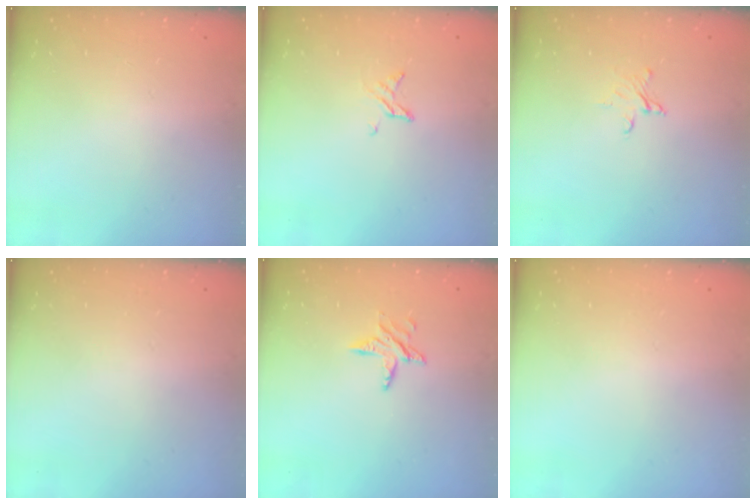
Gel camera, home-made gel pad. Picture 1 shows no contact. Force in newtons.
{"total": 3.0, "press": 3.0, "slide": 0.3}
{"total": 3.2, "press": 3.2, "slide": 0.2}
{"total": 0.0}
{"total": 6.2, "press": 6.2, "slide": 0.3}
{"total": 0.0}